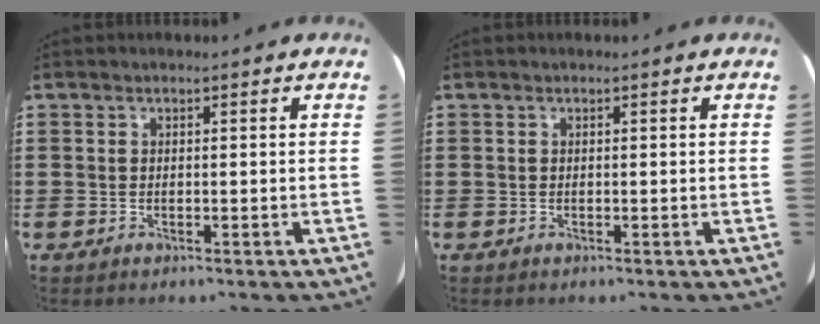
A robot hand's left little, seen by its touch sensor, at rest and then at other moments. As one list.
[{"total": 0.0}]